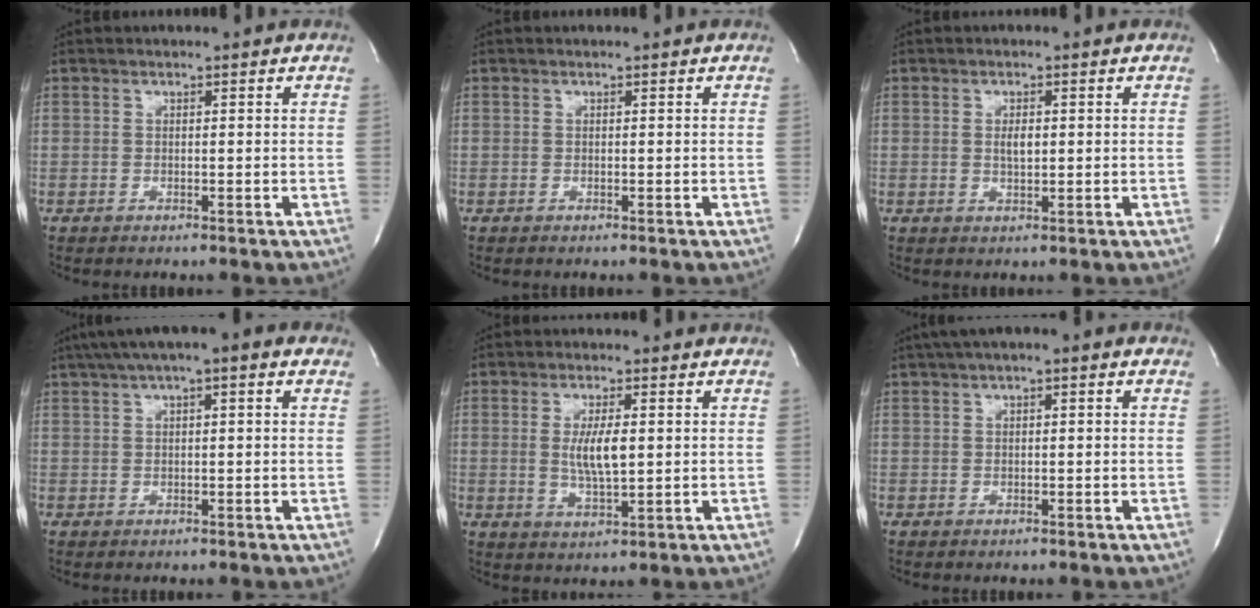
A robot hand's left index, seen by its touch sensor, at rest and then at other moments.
{"total": 0.0}
{"total": 2.0, "force": [0.2, 0.7, 1.9], "torque": [-0.036, -0.001, 0.005]}
{"total": 9.3, "force": [5.5, 2.2, 7.2], "torque": [-0.114, 0.047, 0.076]}
{"total": 5.5, "force": [0.5, 1.2, 5.3], "torque": [-0.105, -0.006, 0.012]}
{"total": 5.1, "force": [2.6, 1.5, 4.1], "torque": [-0.068, 0.028, 0.034]}